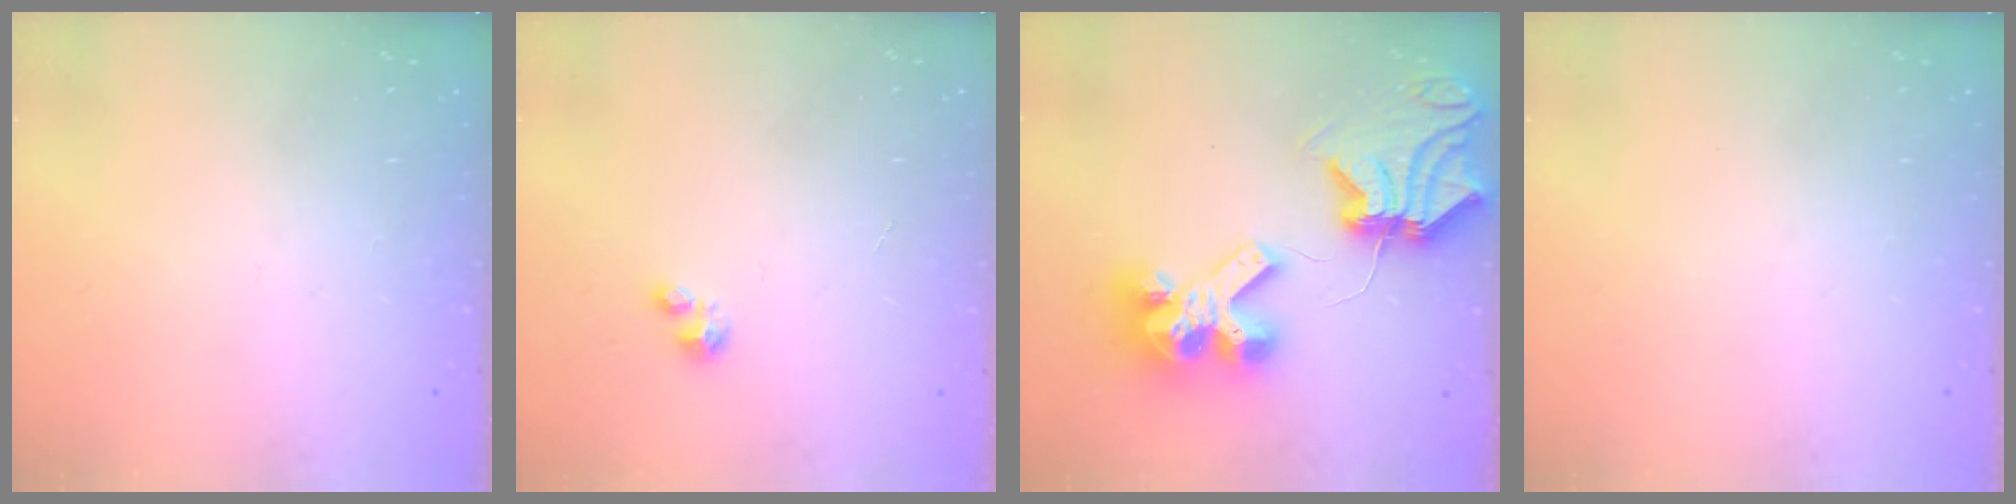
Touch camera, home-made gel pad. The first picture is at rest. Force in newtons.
{"total": 0.9, "press": 0.9, "slide": 0.1}
{"total": 15.4, "press": 15.3, "slide": 2.1}
{"total": 0.0}